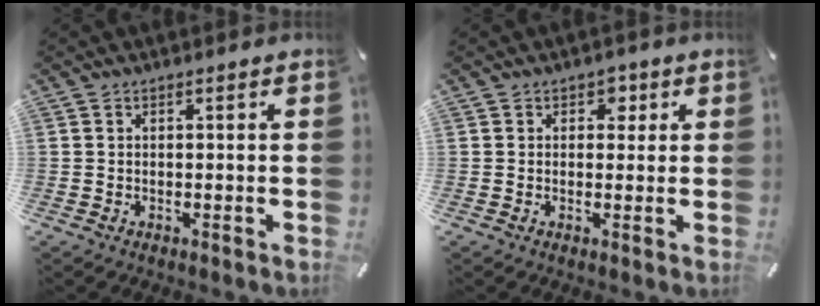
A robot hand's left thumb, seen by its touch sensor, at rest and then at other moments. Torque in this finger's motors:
{"motor_torque": [-0.02, 0.12, -0.04, -0.13, 0.02]}